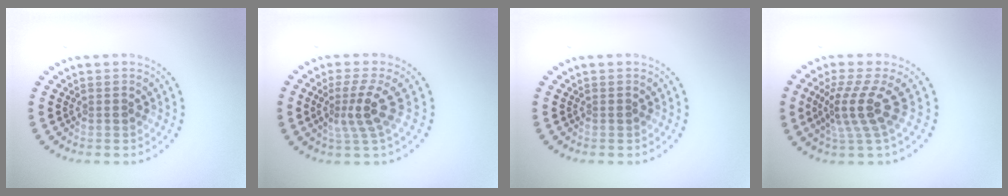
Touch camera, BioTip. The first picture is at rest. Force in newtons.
{"total": 3.1, "press": 2.4, "slide": 2.0}
{"total": 0.0}
{"total": 3.9, "press": 2.8, "slide": 2.7}